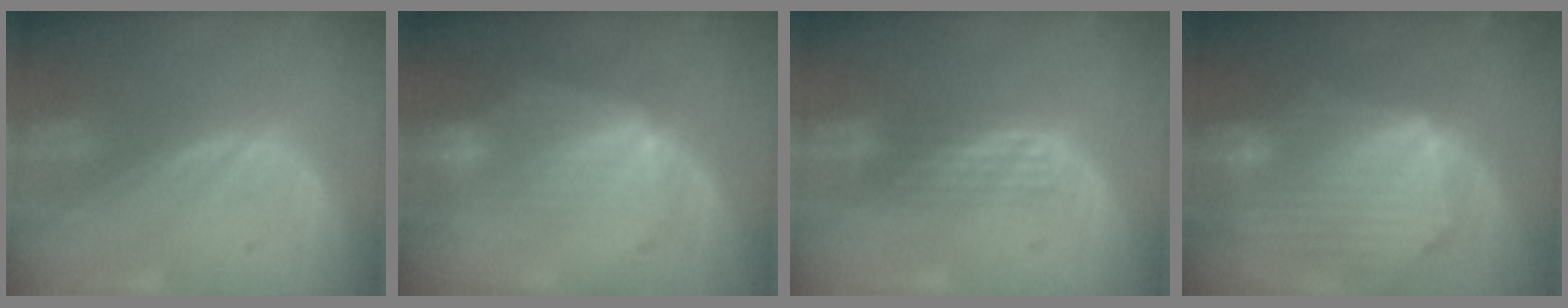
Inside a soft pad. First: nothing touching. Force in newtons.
{"total": 7.0, "press": 6.6, "slide": 2.3}
{"total": 2.9, "press": 2.7, "slide": 1.2}
{"total": 10.8, "press": 9.4, "slide": 5.2}